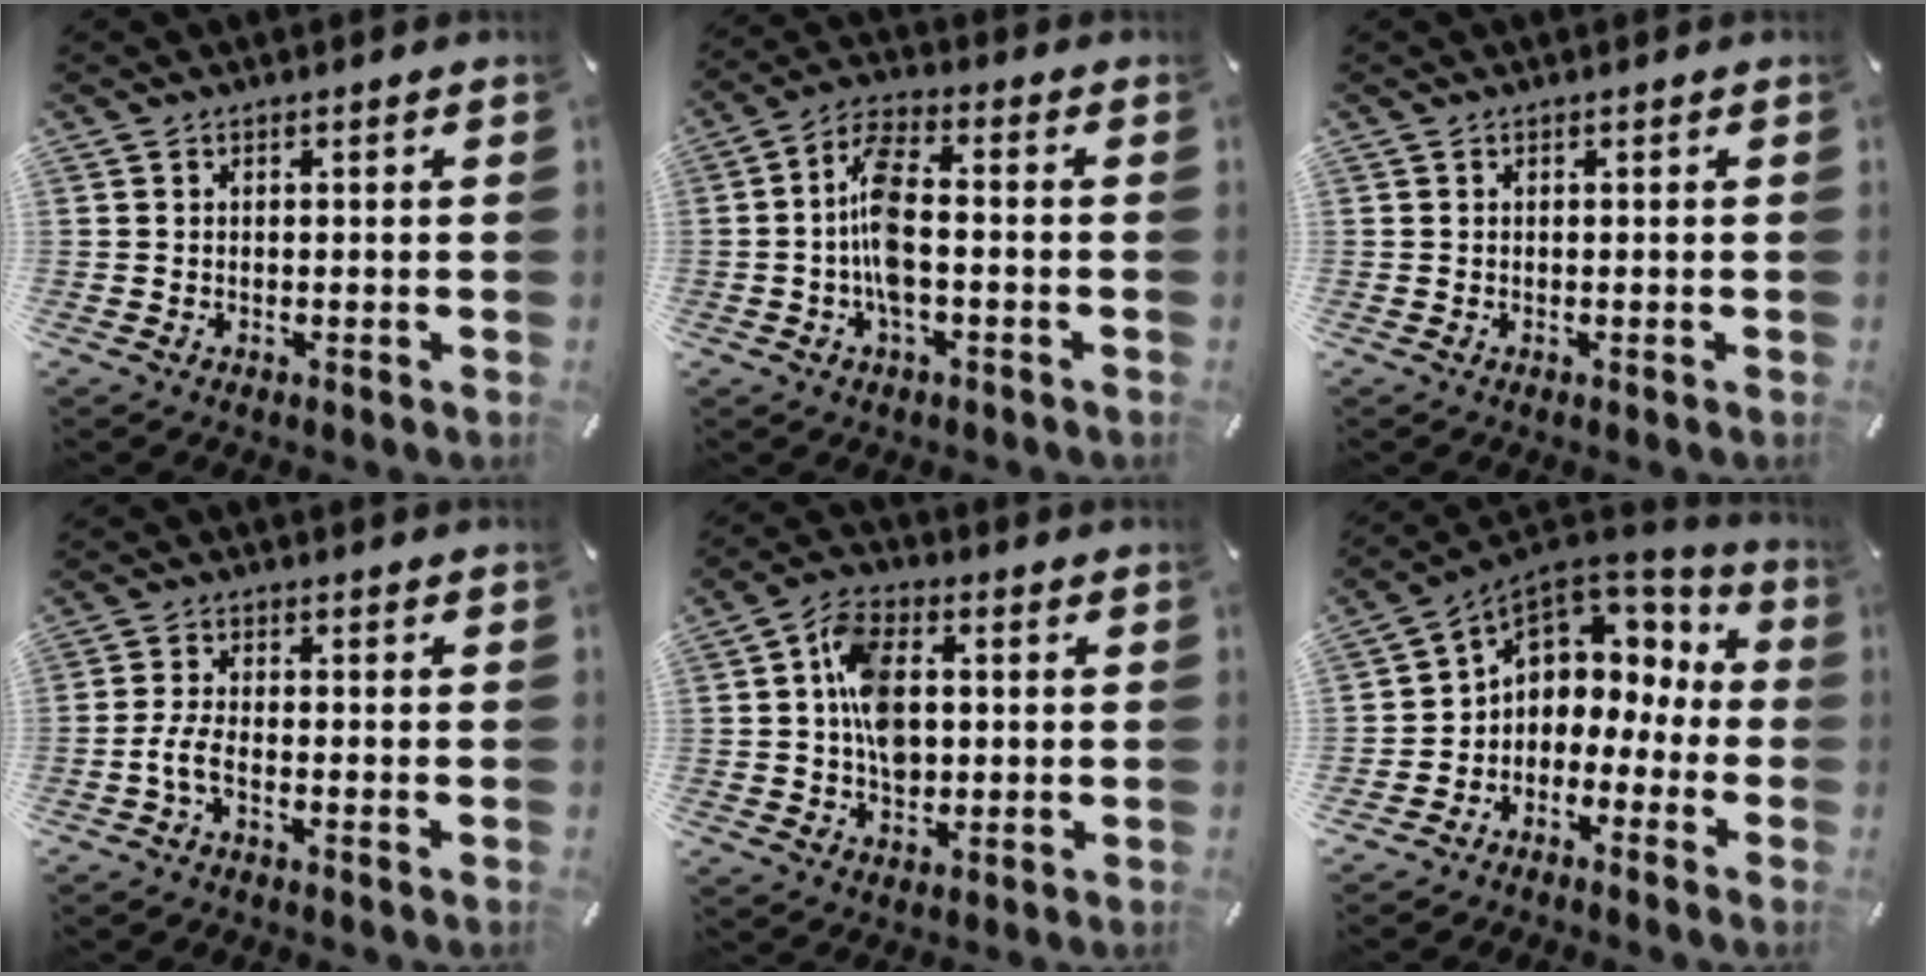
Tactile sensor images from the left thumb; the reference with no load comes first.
{"total": 9.5, "force": [-1.9, 4.2, 8.3], "torque": [-0.170, 0.006, -0.035]}
{"total": 0.0}
{"total": 4.4, "force": [-2.1, 1.4, 3.6], "torque": [-0.087, -0.002, -0.043]}
{"total": 10.1, "force": [0.4, 7.0, 7.3], "torque": [-0.140, 0.010, 0.006]}
{"total": 6.0, "force": [1.0, 5.5, 2.0], "torque": [-0.052, -0.013, 0.025]}